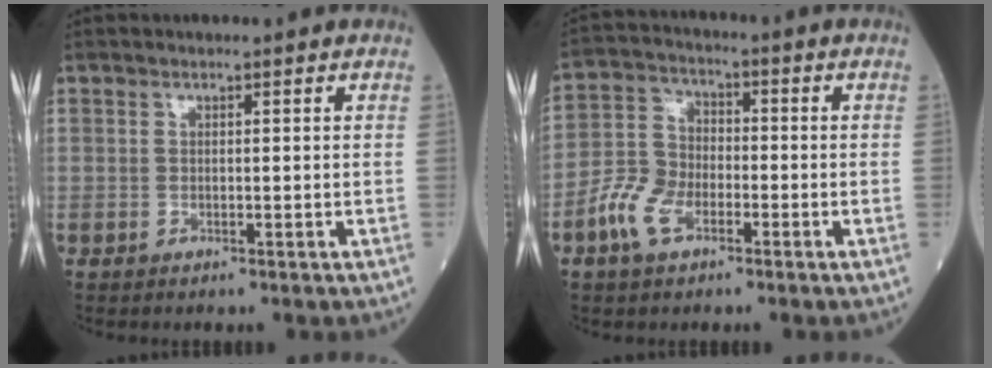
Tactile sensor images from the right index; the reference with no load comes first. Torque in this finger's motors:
{"motor_torque": [0.52, -0.52, 0.20, 0.09]}